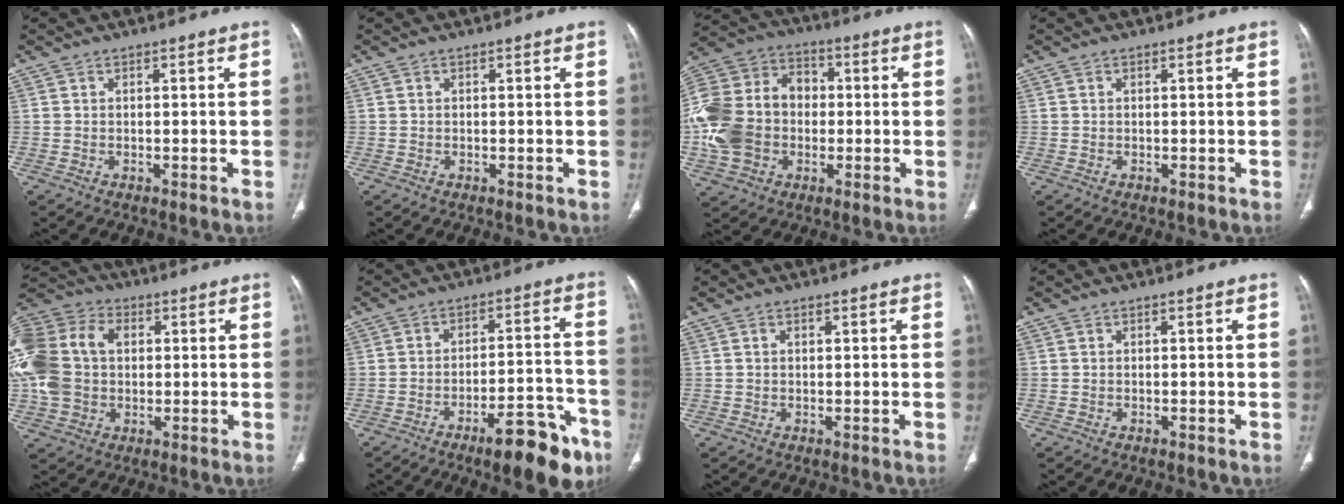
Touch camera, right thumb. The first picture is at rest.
{"total": 0.0}
{"total": 19.7, "force": [-2.0, 15.6, 11.8], "torque": [-0.243, 0.035, -0.033]}
{"total": 0.0}
{"total": 19.2, "force": [2.2, 14.1, 12.8], "torque": [-0.288, 0.028, 0.041]}
{"total": 13.3, "force": [-8.3, 4.1, 9.6], "torque": [-0.112, 0.061, -0.118]}
{"total": 0.8, "force": [0.3, 0.5, 0.6], "torque": [-0.009, 0.000, 0.005]}
{"total": 0.0}